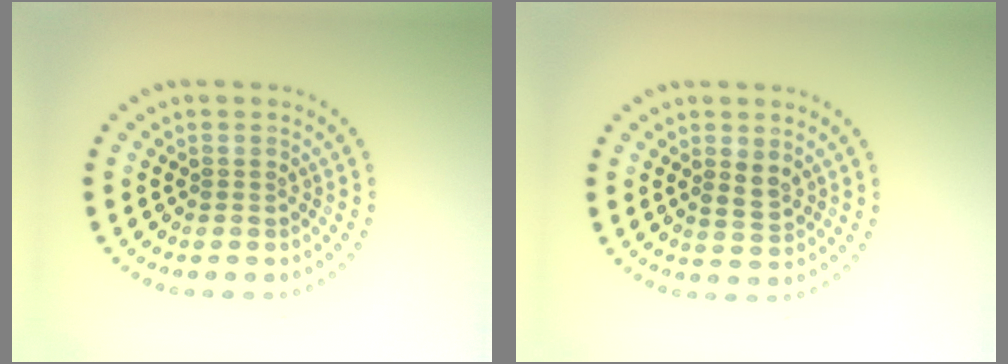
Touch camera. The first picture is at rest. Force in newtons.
{"total": 1.8, "press": 1.6, "slide": 0.7}